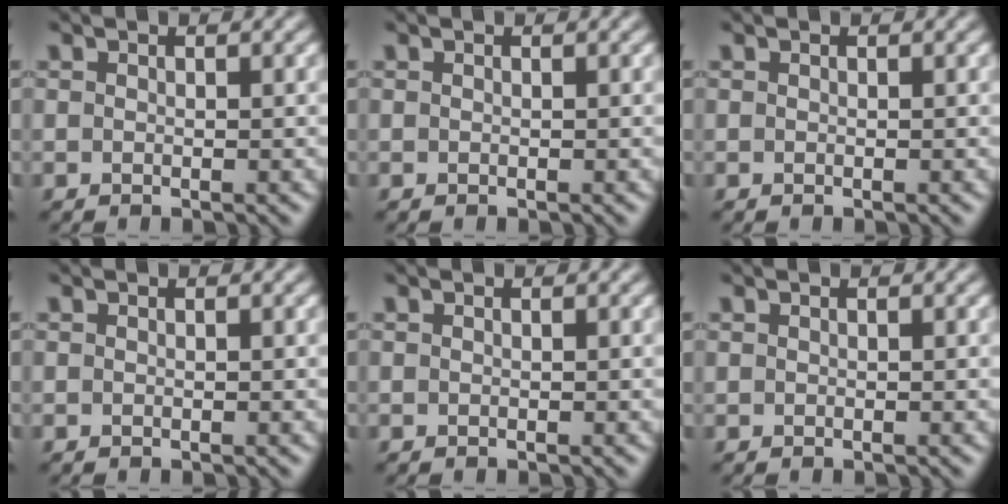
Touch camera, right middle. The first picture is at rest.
{"total": 0.0}
{"total": 0.0}
{"total": 0.0}
{"total": 0.0}
{"total": 0.0}